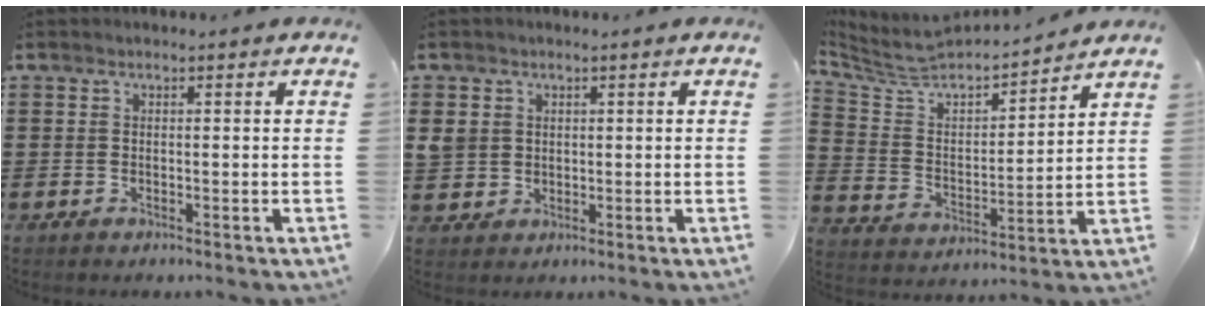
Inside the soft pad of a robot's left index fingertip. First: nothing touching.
{"total": 3.1, "force": [0.8, 2.8, 1.0], "torque": [-0.039, 0.007, 0.010]}
{"total": 5.6, "force": [5.0, 1.7, 1.8], "torque": [-0.065, -0.039, 0.079]}